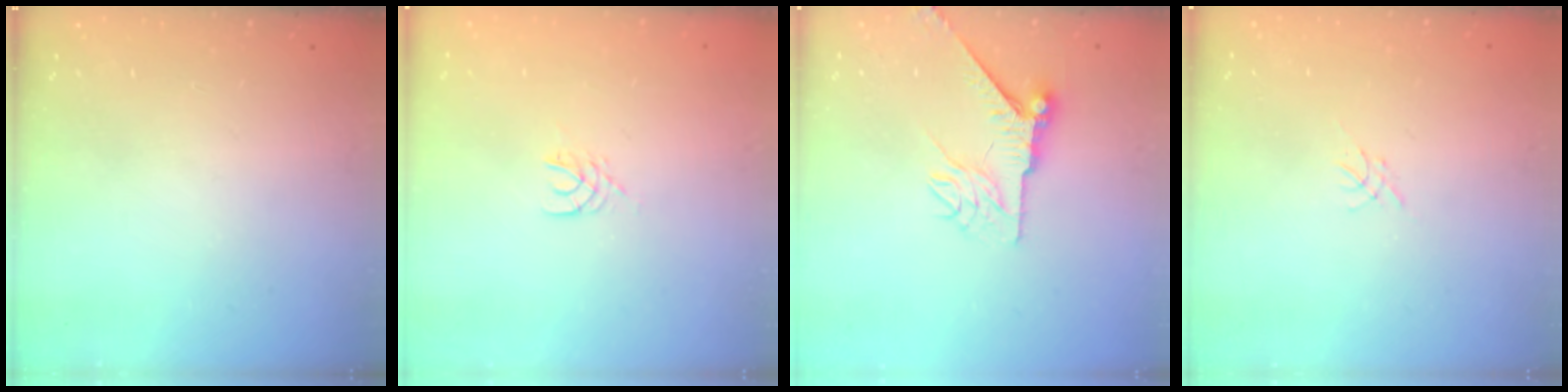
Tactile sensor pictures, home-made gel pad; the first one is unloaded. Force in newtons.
{"total": 2.5, "press": 2.5, "slide": 0.4}
{"total": 8.2, "press": 8.1, "slide": 0.7}
{"total": 0.0}